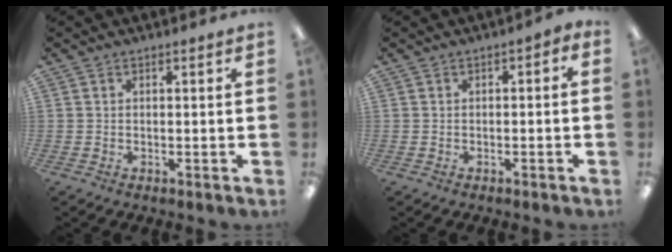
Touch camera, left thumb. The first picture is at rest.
{"total": 1.4, "force": [-1.1, 0.8, 0.6], "torque": [-0.010, 0.005, -0.022]}